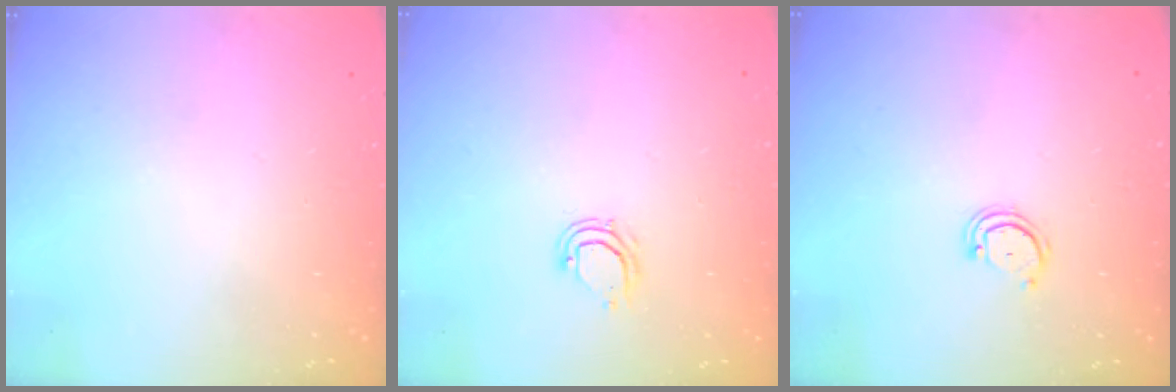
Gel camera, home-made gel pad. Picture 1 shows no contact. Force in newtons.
{"total": 4.6, "press": 4.5, "slide": 0.3}
{"total": 2.6, "press": 2.6, "slide": 0.3}